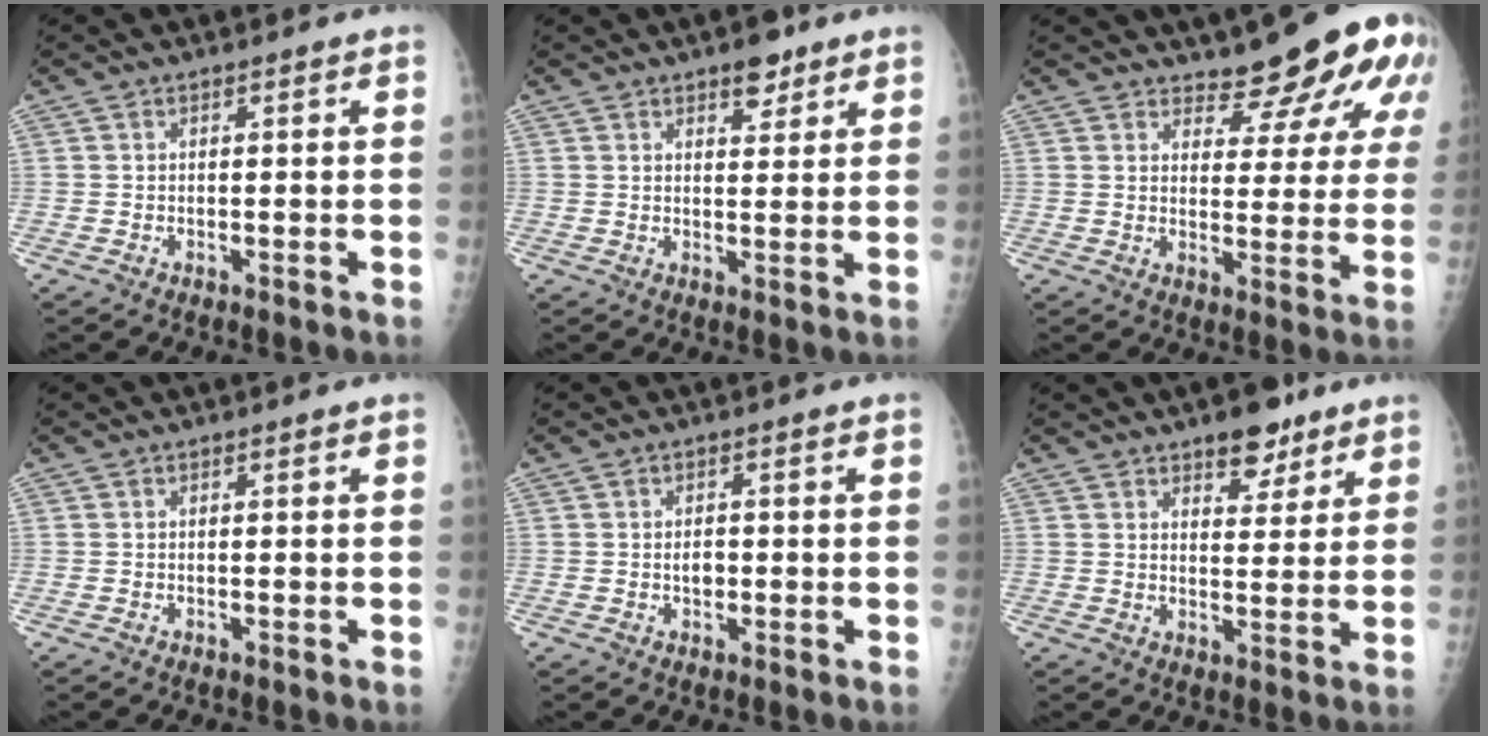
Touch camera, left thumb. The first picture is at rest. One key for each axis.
{"total": 4.5, "fx": 3.0, "fy": 2.1, "fz": 2.5, "tx": -0.016, "ty": -0.016, "tz": 0.042}
{"total": 10.9, "fx": 8.5, "fy": 3.8, "fz": 5.8, "tx": -0.043, "ty": -0.058, "tz": 0.100}
{"total": 0.0}
{"total": 2.0, "fx": -0.3, "fy": 1.4, "fz": 1.4, "tx": -0.015, "ty": 0.003, "tz": -0.003}
{"total": 7.2, "fx": 5.0, "fy": 3.5, "fz": 3.9, "tx": -0.023, "ty": -0.026, "tz": 0.070}